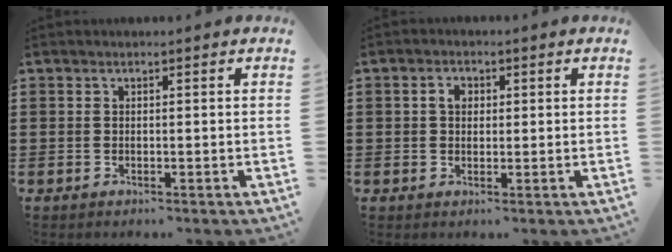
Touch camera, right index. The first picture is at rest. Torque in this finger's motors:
{"motor_torque": [0.23, -0.17, 0.07, 0.05]}